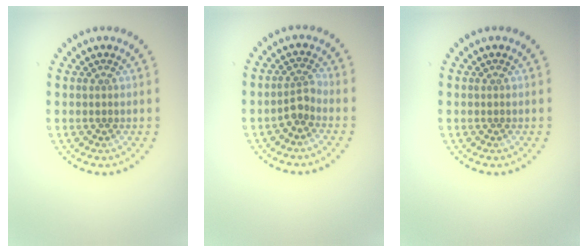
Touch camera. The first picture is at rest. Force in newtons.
{"total": 1.8, "press": 1.4, "slide": 1.2}
{"total": 0.0}